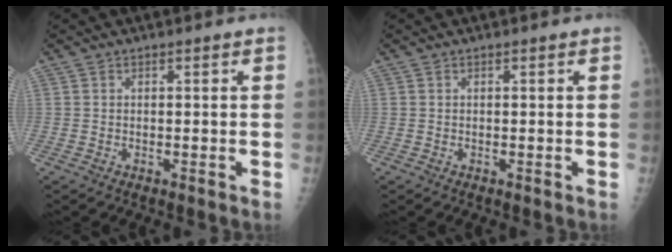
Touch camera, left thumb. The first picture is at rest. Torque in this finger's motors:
{"motor_torque": [0.00, 0.00, -0.01, -0.01, 0.00]}